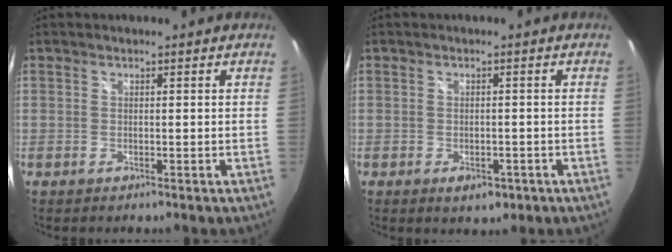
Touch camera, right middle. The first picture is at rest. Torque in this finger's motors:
{"motor_torque": [0.42, -0.38, 0.19, 0.04]}